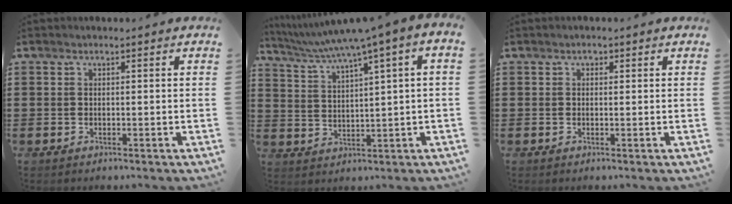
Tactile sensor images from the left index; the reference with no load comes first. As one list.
[{"total": 4.6, "force": [2.9, -0.1, 3.6], "torque": [-0.082, -0.024, 0.041]}, {"total": 0.9, "force": [0.2, 0.7, 0.6], "torque": [-0.013, 0.007, 0.002]}]